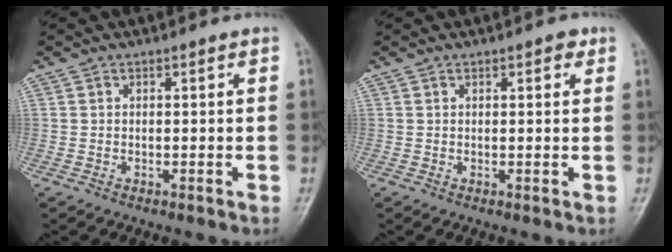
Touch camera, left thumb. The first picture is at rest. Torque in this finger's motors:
{"motor_torque": [-0.10, -0.01, -0.07, 0.23, 0.02]}